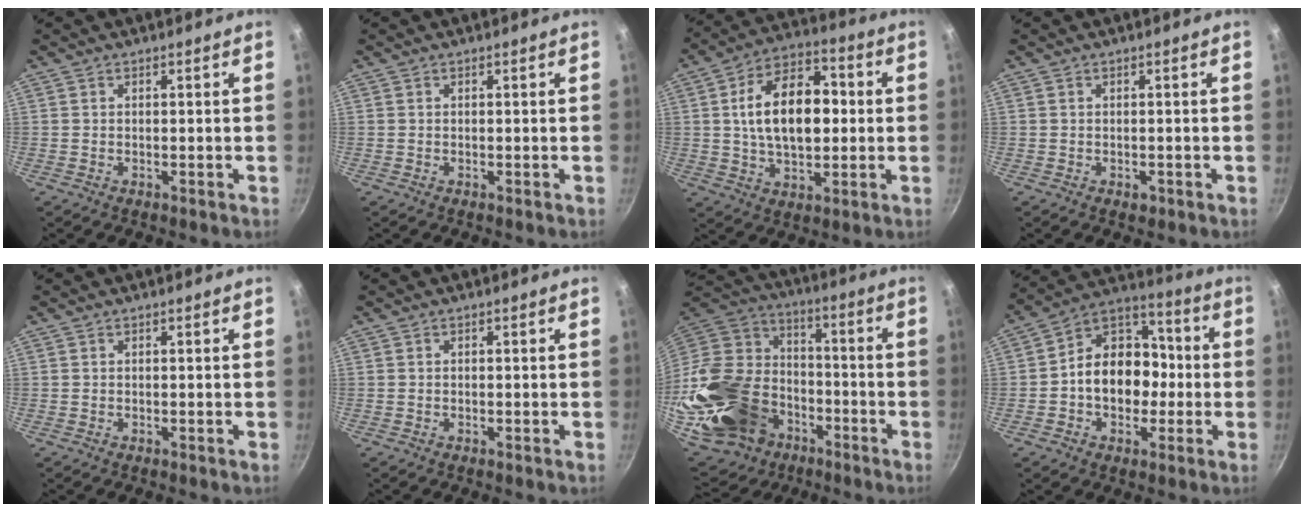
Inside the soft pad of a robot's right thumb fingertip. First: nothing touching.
{"total": 0.0}
{"total": 16.3, "force": [1.4, 9.6, 13.2], "torque": [-0.196, 0.019, 0.019]}
{"total": 1.0, "force": [-0.4, 0.7, 0.5], "torque": [-0.001, 0.002, -0.005]}
{"total": 0.0}
{"total": 0.0}
{"total": 33.5, "force": [-12.2, 24.0, 20.0], "torque": [-0.501, 0.043, -0.212]}
{"total": 15.3, "force": [-1.3, 11.0, 10.6], "torque": [-0.123, 0.043, -0.029]}